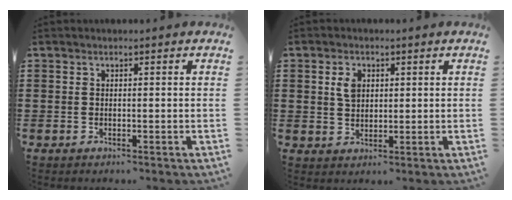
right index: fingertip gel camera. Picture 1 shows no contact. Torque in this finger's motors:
{"motor_torque": [1.02, 0.65, 0.27, 0.05]}